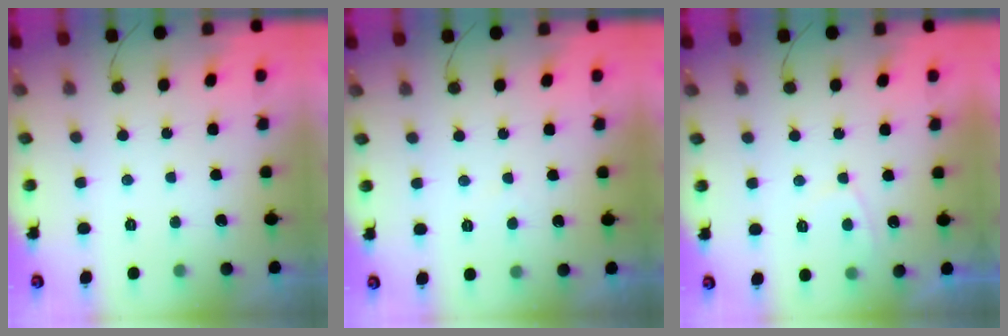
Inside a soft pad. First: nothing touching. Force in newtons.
{"total": 1.1, "press": 1.0, "slide": 0.4}
{"total": 2.1, "press": 2.0, "slide": 0.6}